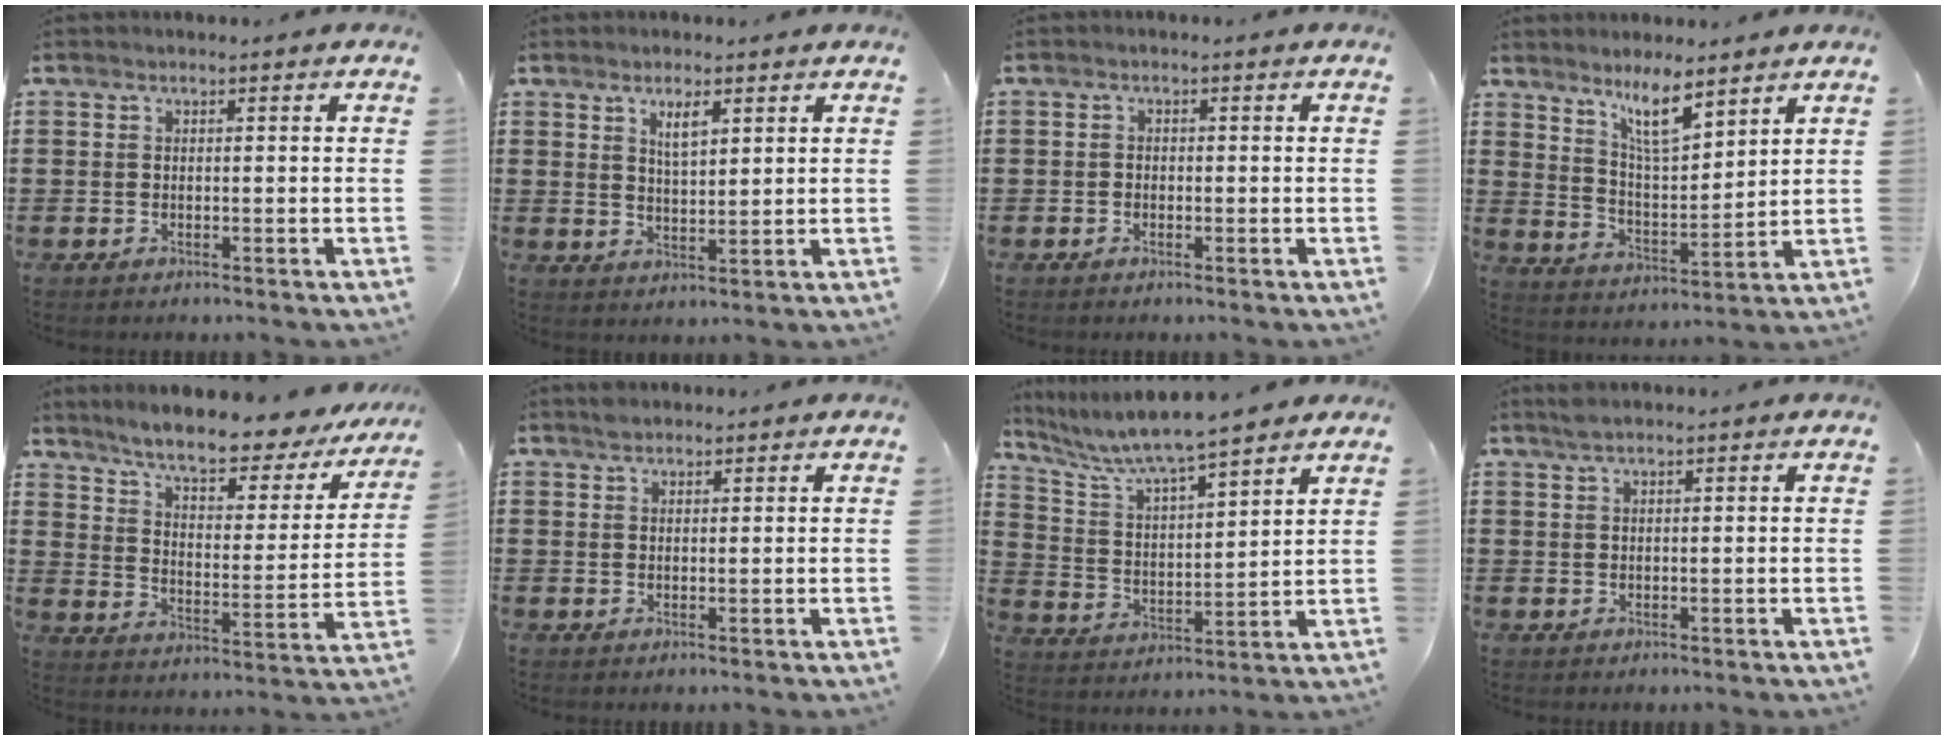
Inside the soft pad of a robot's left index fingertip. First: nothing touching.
{"total": 3.8, "force": [2.4, 1.0, 2.7], "torque": [-0.049, 0.000, 0.042]}
{"total": 0.8, "force": [-0.5, 0.5, 0.3], "torque": [-0.008, 0.000, -0.011]}
{"total": 7.8, "force": [6.1, 1.5, 4.7], "torque": [-0.092, -0.025, 0.106]}
{"total": 7.9, "force": [6.8, 0.7, 3.9], "torque": [-0.095, -0.043, 0.110]}
{"total": 1.5, "force": [1.4, 0.5, 0.3], "torque": [-0.008, 0.001, 0.027]}
{"total": 6.7, "force": [6.2, 0.3, 2.6], "torque": [-0.078, -0.036, 0.104]}
{"total": 1.6, "force": [1.2, 0.1, 1.1], "torque": [-0.022, 0.001, 0.023]}